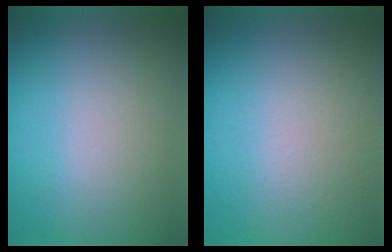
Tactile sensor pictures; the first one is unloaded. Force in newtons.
{"total": 7.1}